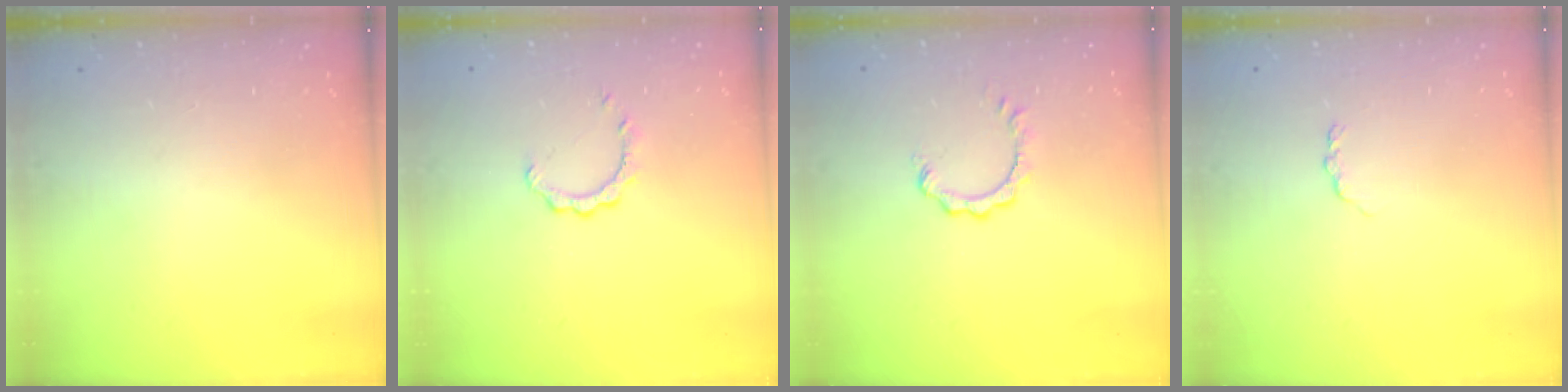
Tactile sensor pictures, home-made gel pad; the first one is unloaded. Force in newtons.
{"total": 2.1, "press": 2.1, "slide": 0.2}
{"total": 1.3, "press": 1.2, "slide": 0.2}
{"total": 2.9, "press": 2.8, "slide": 0.4}